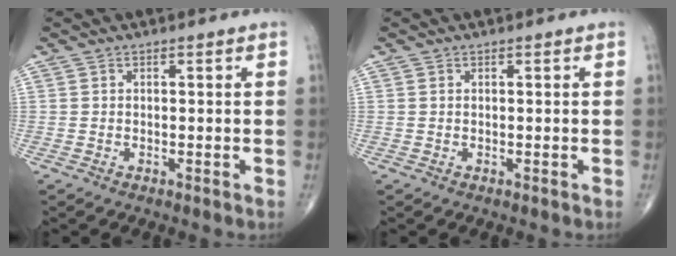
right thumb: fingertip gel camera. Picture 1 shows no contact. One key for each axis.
{"total": 0.0}